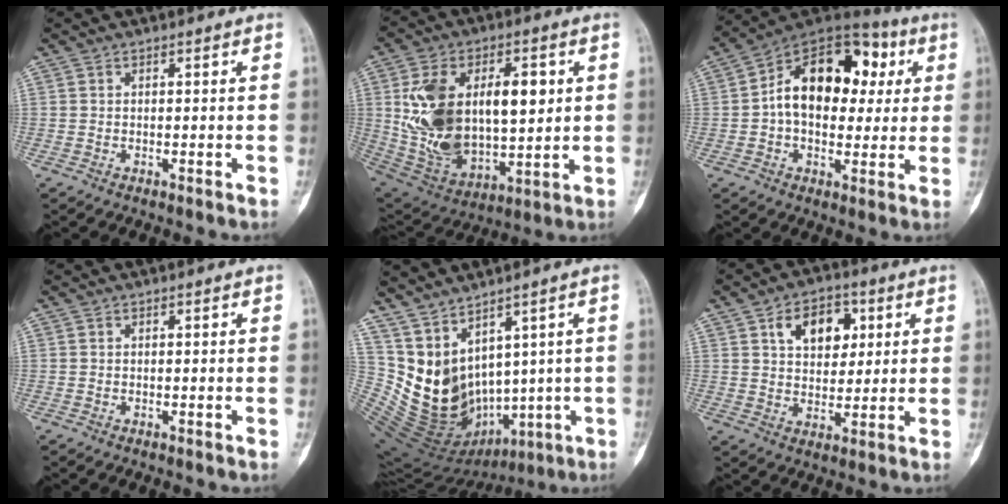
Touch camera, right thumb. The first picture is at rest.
{"total": 24.1, "force": [3.7, 13.9, 19.4], "torque": [-0.328, -0.013, 0.081]}
{"total": 19.0, "force": [2.9, 12.8, 13.8], "torque": [-0.168, 0.030, 0.036]}
{"total": 0.0}
{"total": 13.4, "force": [4.7, 9.5, 8.2], "torque": [-0.125, -0.016, 0.141]}
{"total": 10.5, "force": [3.8, 6.9, 6.9], "torque": [-0.070, -0.008, 0.059]}